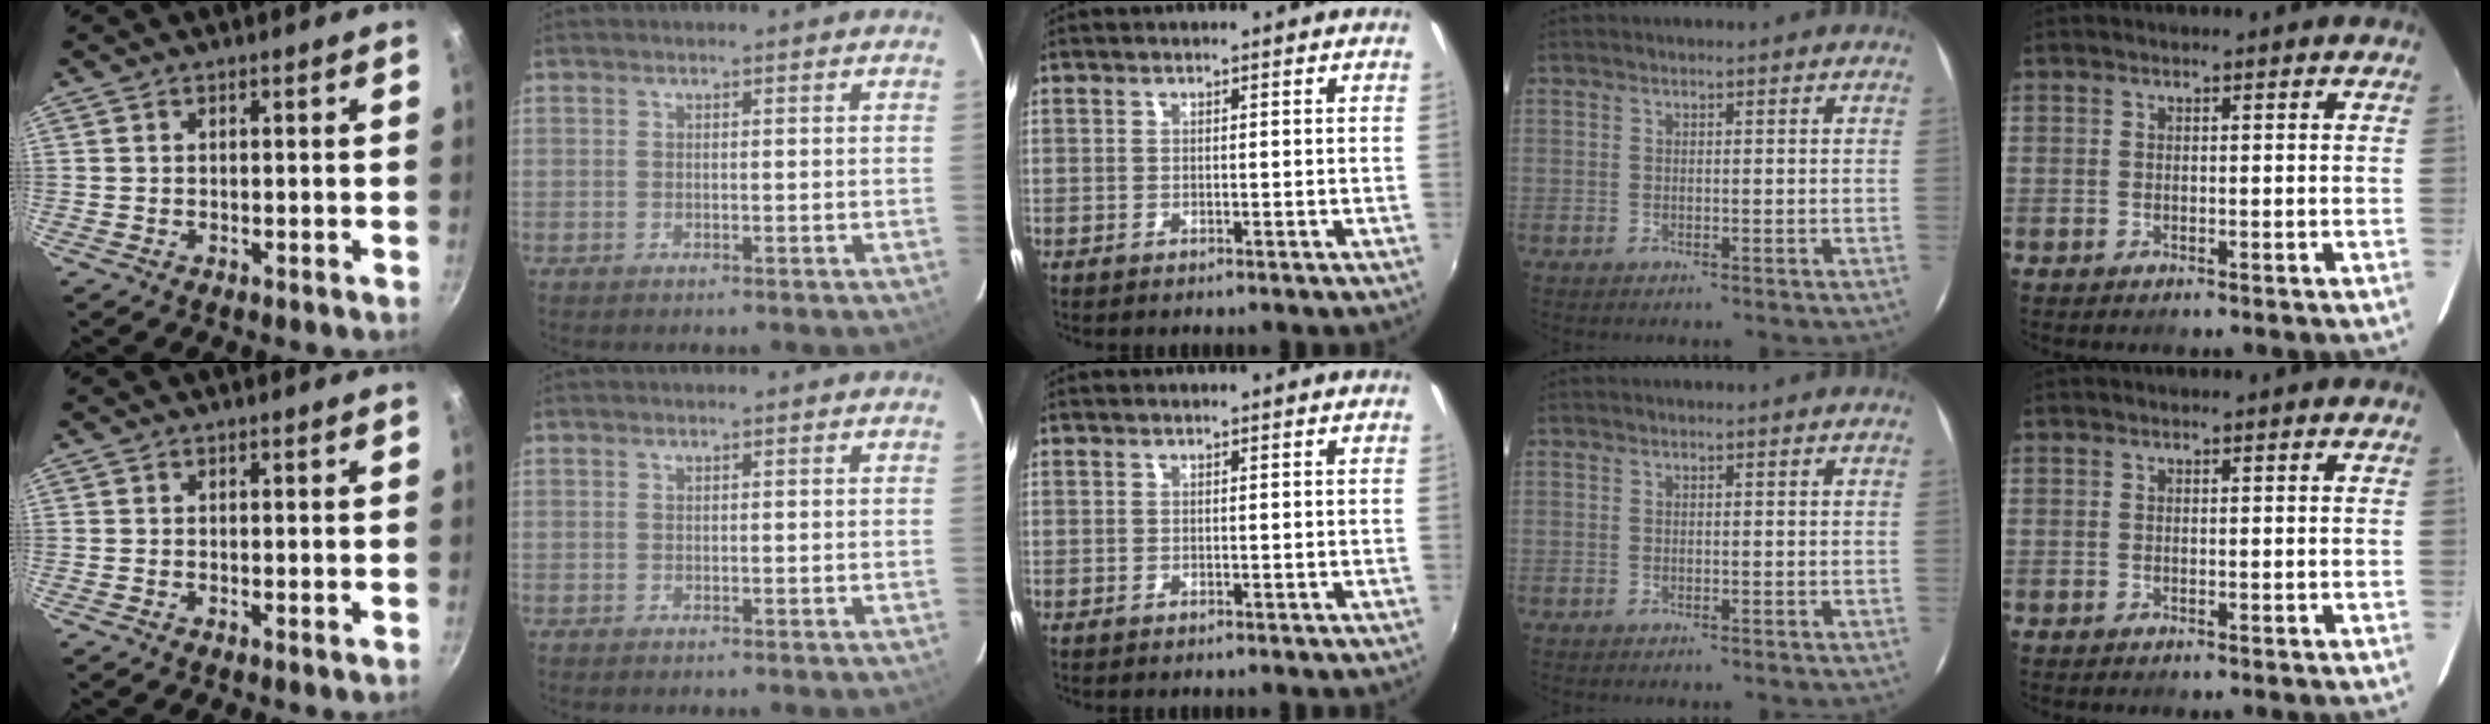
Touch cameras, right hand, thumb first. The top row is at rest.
{}